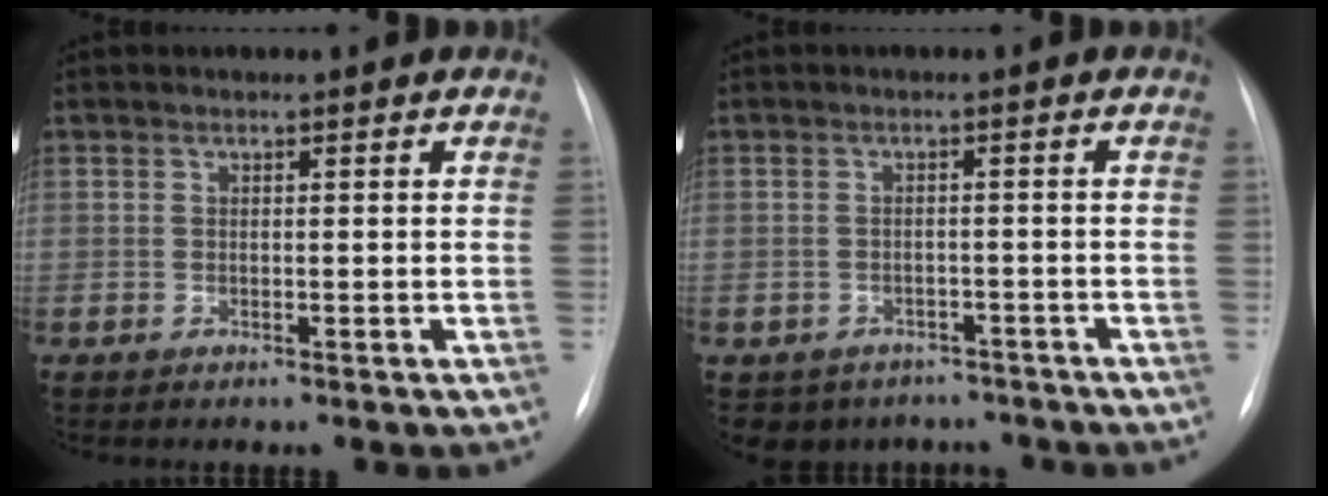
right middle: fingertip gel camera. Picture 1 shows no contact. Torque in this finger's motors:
{"motor_torque": [0.18, -0.20, 0.06, 0.04]}